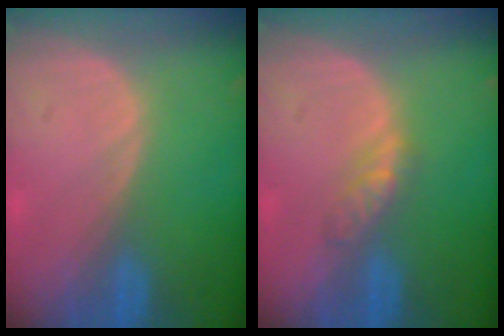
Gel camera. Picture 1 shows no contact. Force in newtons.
{"total": 3.1, "press": 2.8, "slide": 1.3}